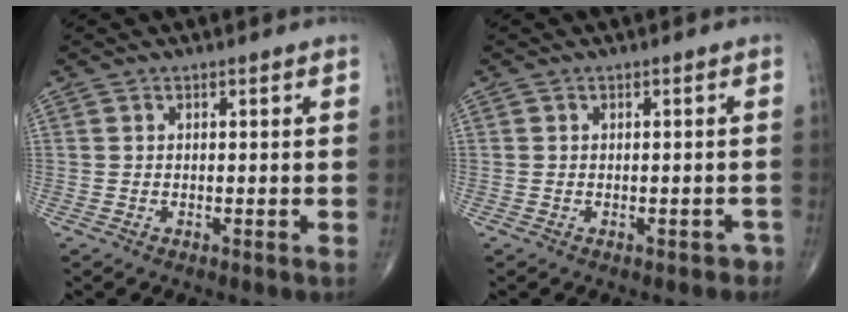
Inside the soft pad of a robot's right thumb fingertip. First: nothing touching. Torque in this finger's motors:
{"motor_torque": [-0.13, 0.03, -0.05, -0.01, 0.03]}